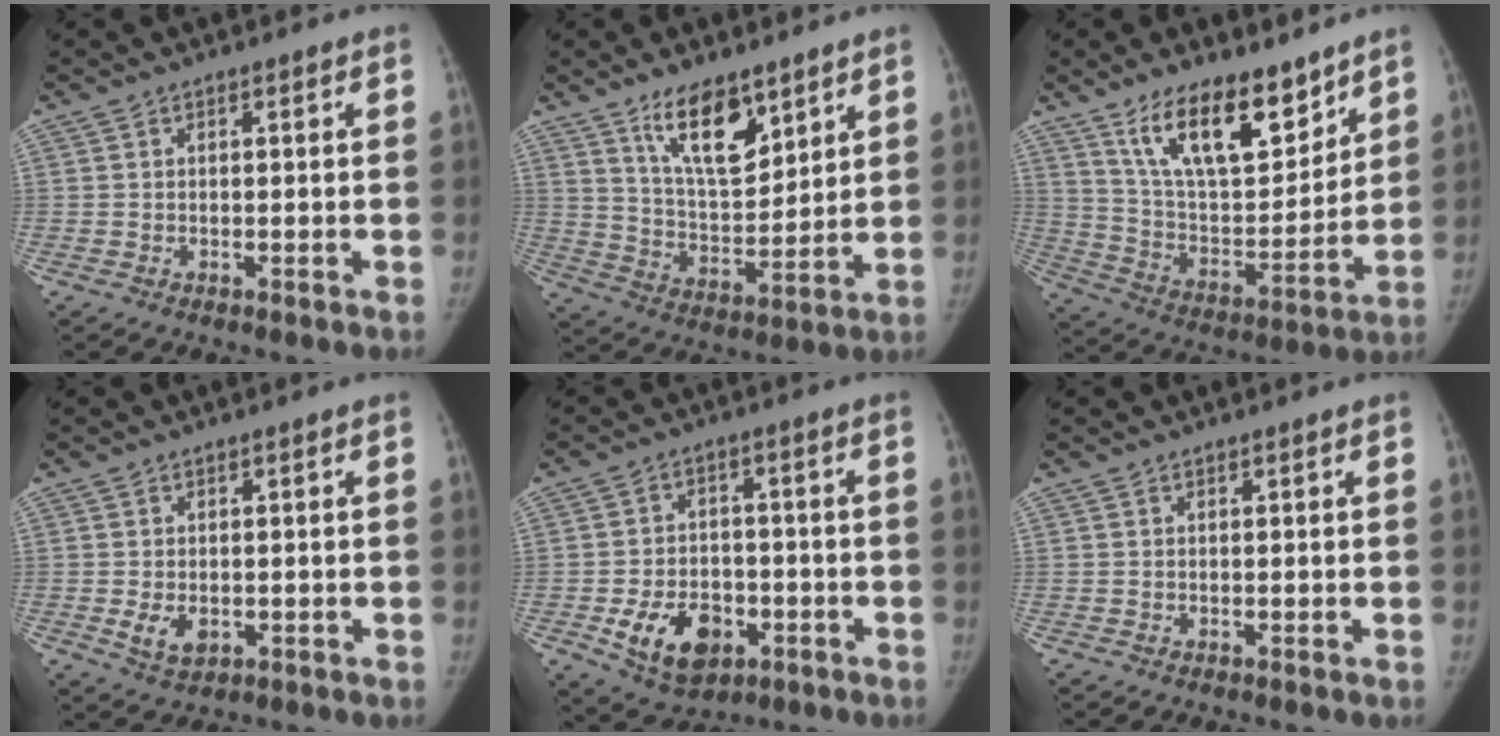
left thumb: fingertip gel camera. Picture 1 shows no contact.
{"total": 12.8, "force": [8.2, 5.4, 8.2], "torque": [-0.110, -0.059, 0.155]}
{"total": 18.2, "force": [12.3, 7.4, 11.2], "torque": [-0.142, -0.078, 0.225]}
{"total": 3.8, "force": [-0.7, 2.6, 2.7], "torque": [-0.045, -0.007, -0.003]}
{"total": 11.4, "force": [-4.2, 7.8, 7.1], "torque": [-0.093, 0.016, -0.056]}
{"total": 0.0}